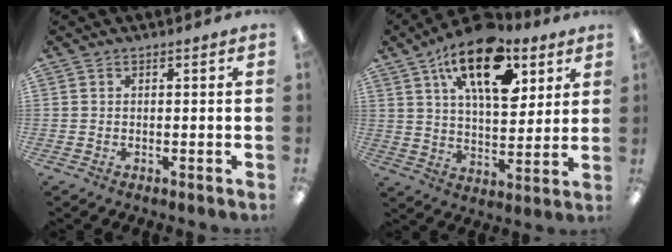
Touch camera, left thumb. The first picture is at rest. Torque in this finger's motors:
{"motor_torque": [1.61, 1.70, 1.39, -1.38, 0.22]}